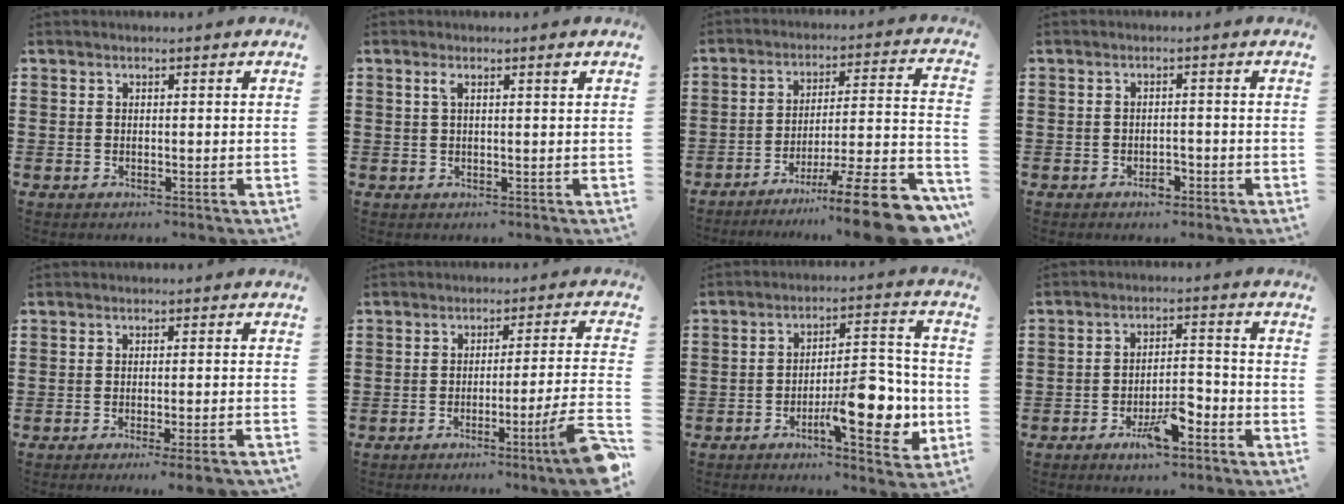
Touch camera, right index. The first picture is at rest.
{"total": 2.1, "force": [0.9, 0.3, 1.8], "torque": [-0.029, 0.000, 0.012]}
{"total": 13.9, "force": [-9.8, 0.9, 9.9], "torque": [-0.127, 0.025, -0.173]}
{"total": 2.0, "force": [-1.5, 0.9, 1.0], "torque": [-0.022, -0.002, -0.029]}
{"total": 2.6, "force": [-2.0, -0.5, 1.6], "torque": [-0.025, -0.006, -0.036]}
{"total": 7.4, "force": [-3.9, -0.6, 6.3], "torque": [-0.105, -0.018, -0.072]}
{"total": 11.1, "force": [-4.2, 3.6, 9.6], "torque": [-0.129, 0.003, -0.070]}
{"total": 6.5, "force": [-3.9, 2.1, 4.8], "torque": [-0.085, 0.007, -0.068]}